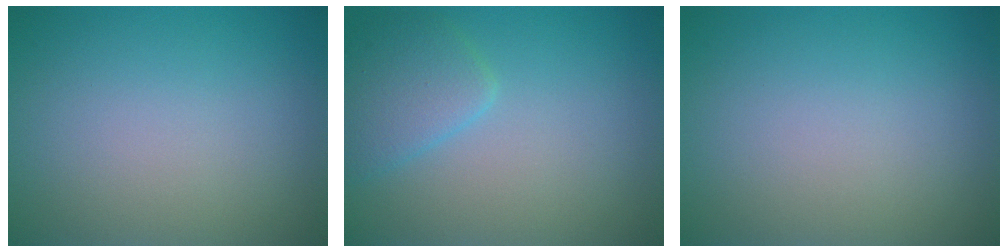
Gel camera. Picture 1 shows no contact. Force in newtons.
{"total": 2.8, "press": 2.8, "slide": 0.1}
{"total": 0.0}